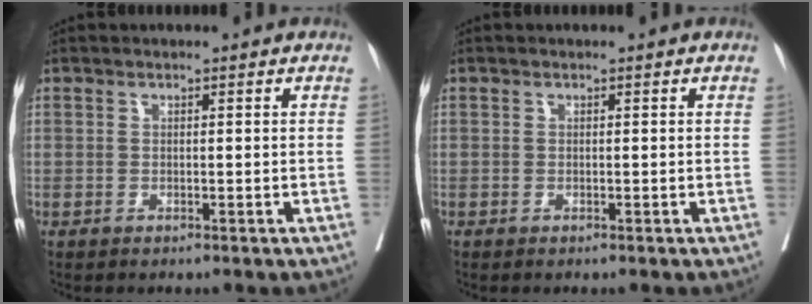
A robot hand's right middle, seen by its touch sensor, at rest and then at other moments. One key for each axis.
{"total": 0.0}